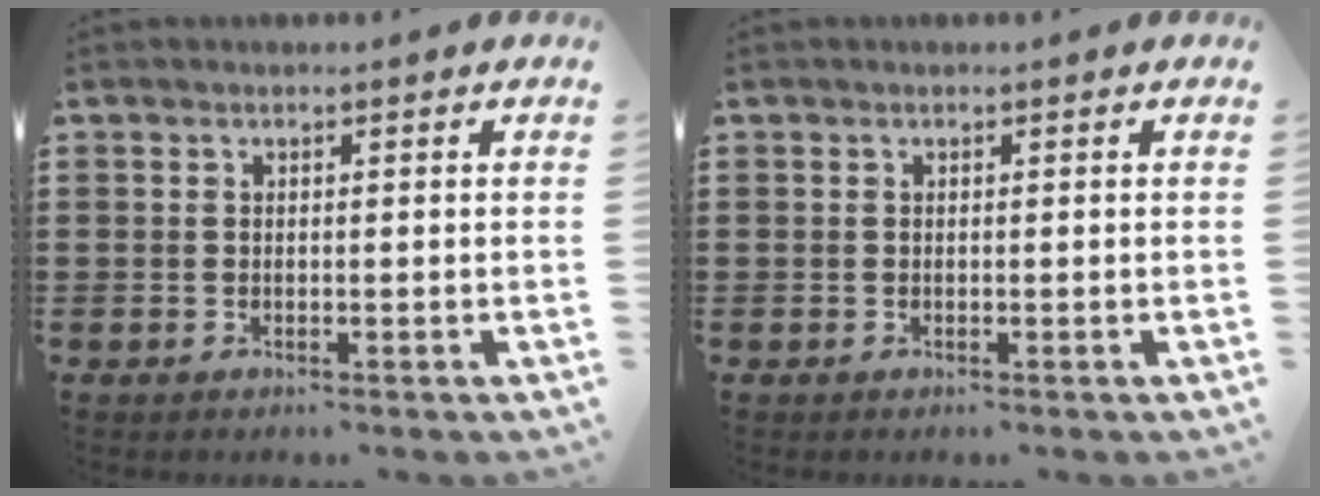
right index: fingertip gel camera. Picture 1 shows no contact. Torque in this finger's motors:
{"motor_torque": [0.00, 0.00, 0.00, 0.00]}